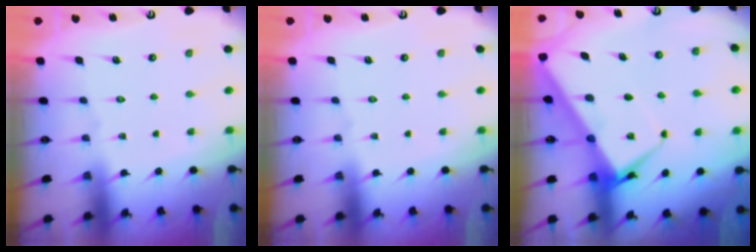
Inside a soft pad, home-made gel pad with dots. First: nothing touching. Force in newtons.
{"total": 0.0}
{"total": 8.4, "press": 8.3, "slide": 1.0}